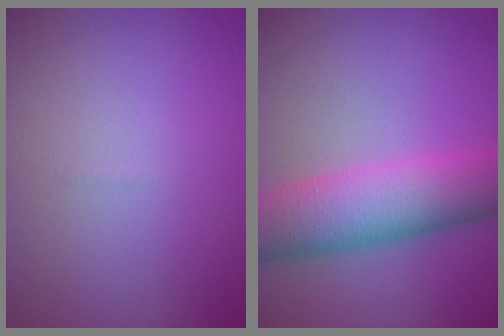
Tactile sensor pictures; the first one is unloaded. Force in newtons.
{"total": 8.3, "press": 8.3, "slide": 0.2}